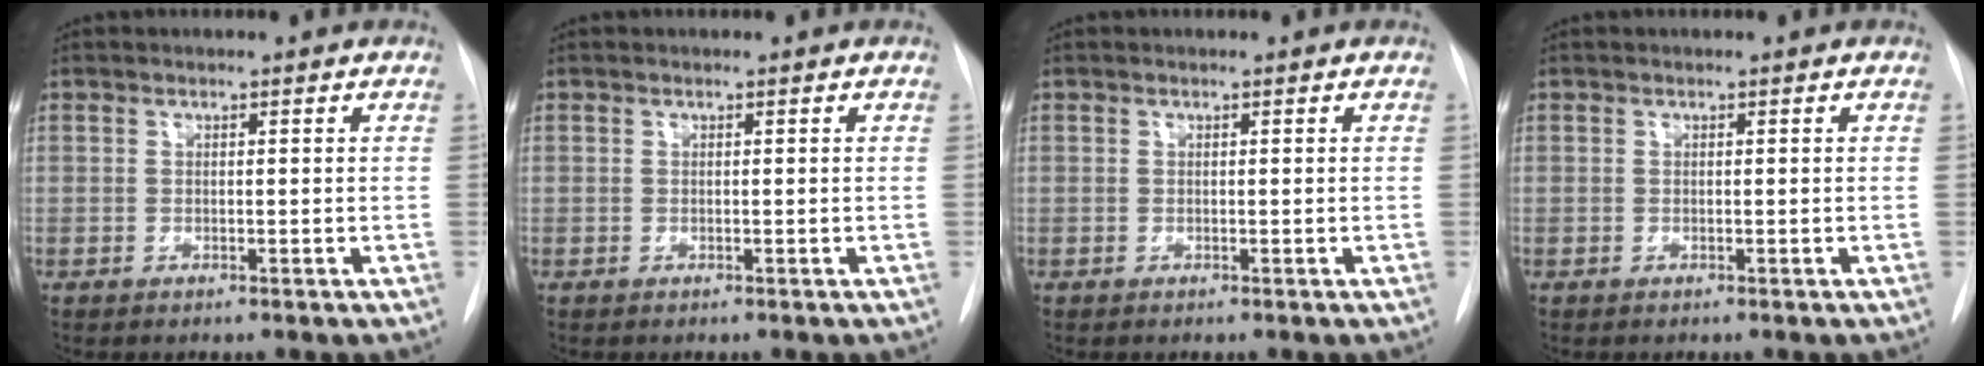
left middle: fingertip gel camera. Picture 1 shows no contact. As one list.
[{"total": 0.0}, {"total": 0.0}, {"total": 0.0}]